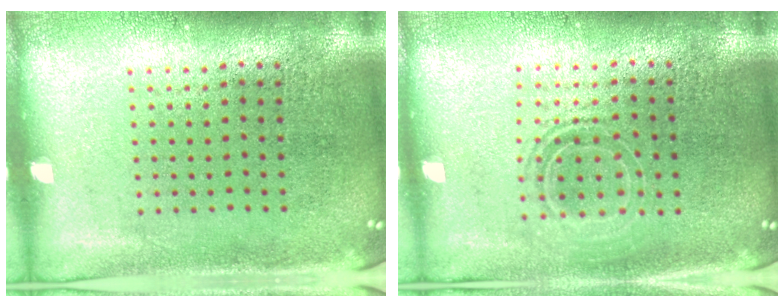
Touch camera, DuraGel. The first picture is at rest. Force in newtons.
{"total": 1.5, "press": 1.2, "slide": 0.9}